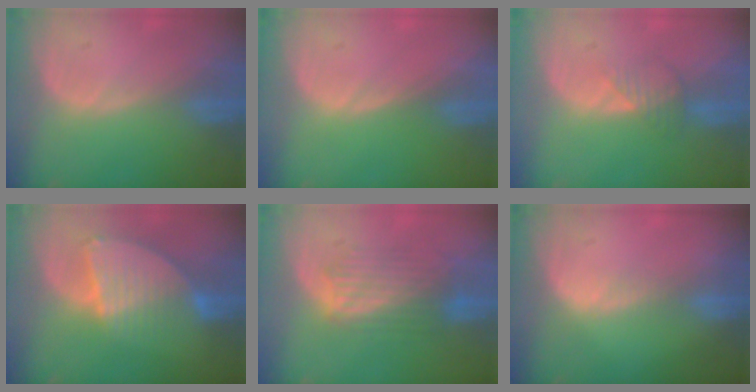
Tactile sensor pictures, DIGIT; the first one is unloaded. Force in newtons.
{"total": 0.0}
{"total": 2.7, "press": 2.7, "slide": 0.3}
{"total": 8.4, "press": 7.3, "slide": 4.1}
{"total": 6.3, "press": 6.3, "slide": 0.6}
{"total": 1.5, "press": 1.0, "slide": 1.1}